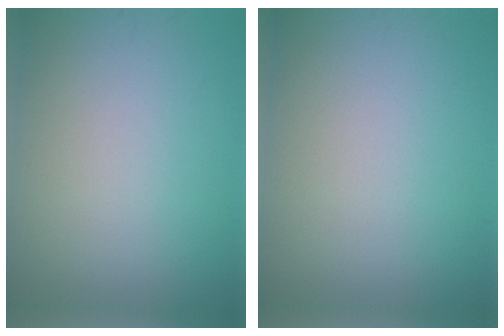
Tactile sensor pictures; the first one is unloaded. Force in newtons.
{"total": 0.0}